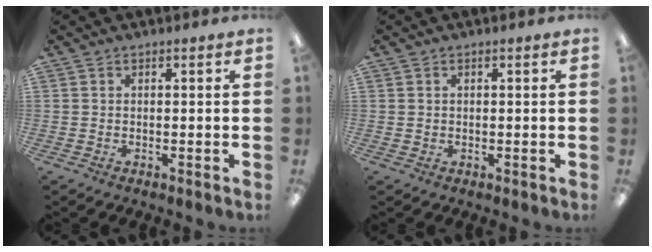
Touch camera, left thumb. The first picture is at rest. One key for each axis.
{"total": 0.6, "fx": 0.1, "fy": 0.5, "fz": 0.0, "tx": 0.000, "ty": 0.004, "tz": 0.002}